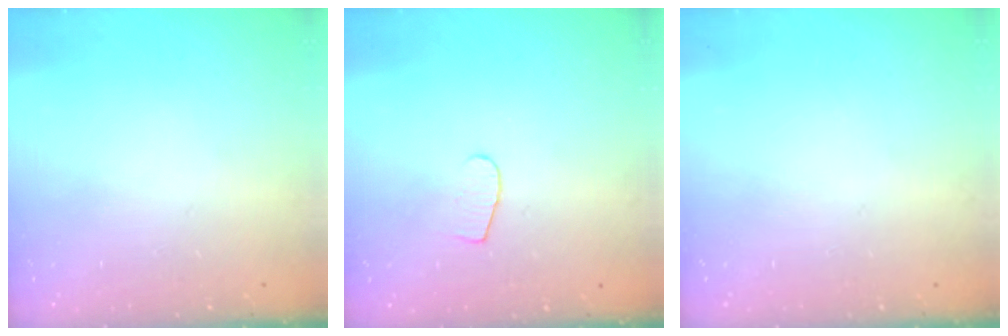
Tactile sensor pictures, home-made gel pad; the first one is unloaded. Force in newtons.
{"total": 4.6, "press": 4.5, "slide": 0.4}
{"total": 0.0}